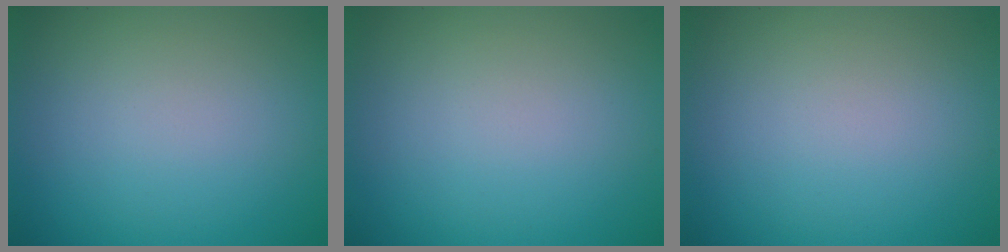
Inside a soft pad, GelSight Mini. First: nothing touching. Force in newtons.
{"total": 0.0}
{"total": 0.0}